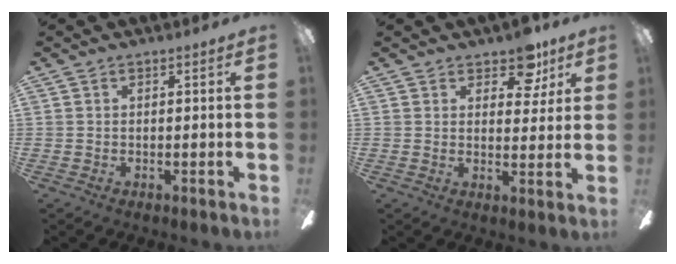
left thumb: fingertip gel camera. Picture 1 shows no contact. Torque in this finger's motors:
{"motor_torque": [0.47, 0.40, 0.40, -0.39, 0.00]}